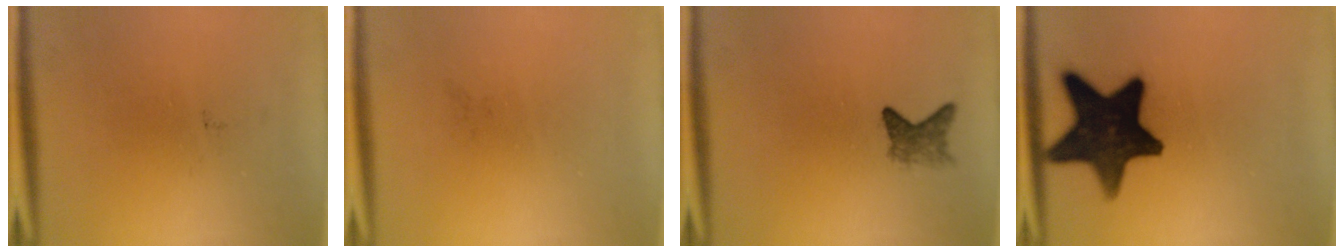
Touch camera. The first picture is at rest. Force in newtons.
{"total": 0.0}
{"total": 2.5}
{"total": 17.9}